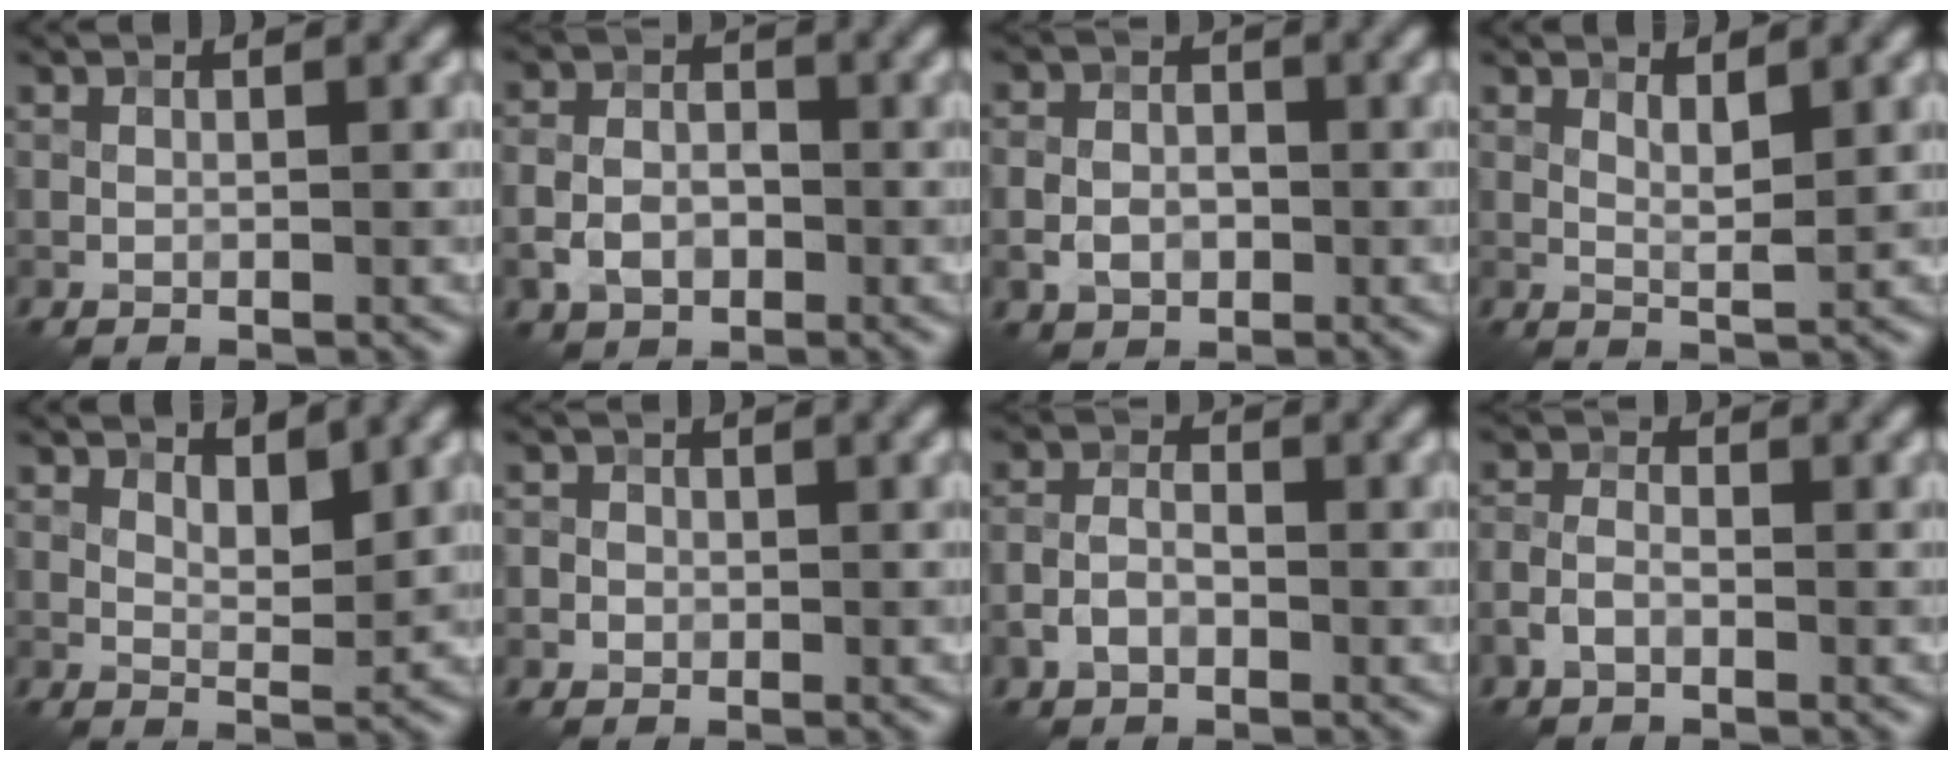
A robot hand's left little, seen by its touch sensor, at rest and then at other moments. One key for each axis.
{"total": 3.5, "fx": -1.3, "fy": 2.6, "fz": 2.0, "tx": -0.035, "ty": 0.000, "tz": -0.026}
{"total": 2.9, "fx": -0.8, "fy": 2.3, "fz": 1.6, "tx": -0.017, "ty": 0.000, "tz": -0.018}
{"total": 1.8, "fx": 1.1, "fy": 0.4, "fz": 1.4, "tx": -0.028, "ty": -0.004, "tz": 0.019}
{"total": 2.6, "fx": 1.7, "fy": 1.0, "fz": 1.6, "tx": -0.024, "ty": -0.006, "tz": 0.029}
{"total": 1.6, "fx": -0.2, "fy": 1.5, "fz": 0.4, "tx": 0.008, "ty": 0.005, "tz": -0.011}
{"total": 2.5, "fx": -1.1, "fy": 1.6, "fz": 1.5, "tx": -0.026, "ty": 0.006, "tz": -0.024}
{"total": 2.0, "fx": -1.1, "fy": 1.2, "fz": 1.3, "tx": -0.023, "ty": 0.006, "tz": -0.026}